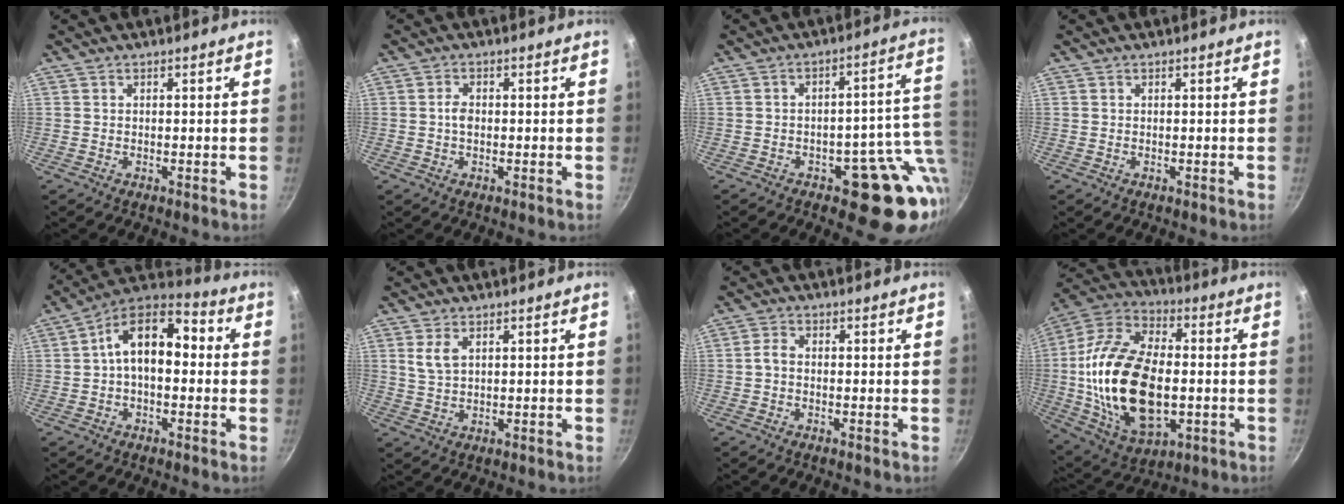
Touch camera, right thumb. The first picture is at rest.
{"total": 2.2, "force": [-0.1, 1.4, 1.6], "torque": [-0.026, 0.004, -0.006]}
{"total": 16.0, "force": [-5.2, 6.3, 13.8], "torque": [-0.104, 0.039, -0.057]}
{"total": 0.0}
{"total": 13.7, "force": [1.0, 7.9, 11.1], "torque": [-0.155, 0.046, 0.000]}
{"total": 3.4, "force": [1.5, 1.9, 2.5], "torque": [-0.050, -0.003, 0.036]}
{"total": 2.2, "force": [-0.4, 1.4, 1.6], "torque": [-0.030, 0.007, -0.014]}
{"total": 26.5, "force": [-2.0, 14.8, 21.9], "torque": [-0.417, 0.005, -0.025]}